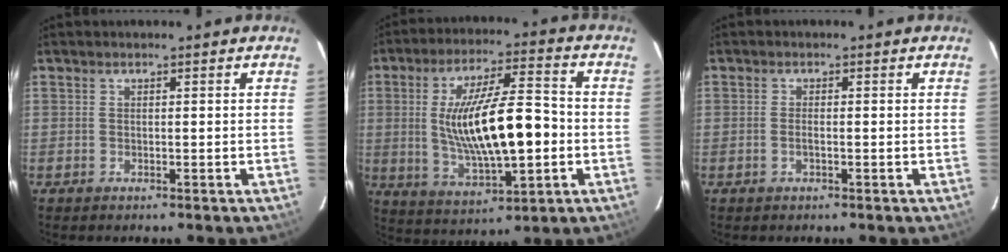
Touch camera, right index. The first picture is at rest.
{"total": 17.4, "force": [-1.3, 5.0, 16.6], "torque": [-0.298, 0.002, -0.006]}
{"total": 1.3, "force": [-0.4, 0.4, 1.2], "torque": [-0.026, 0.000, -0.009]}